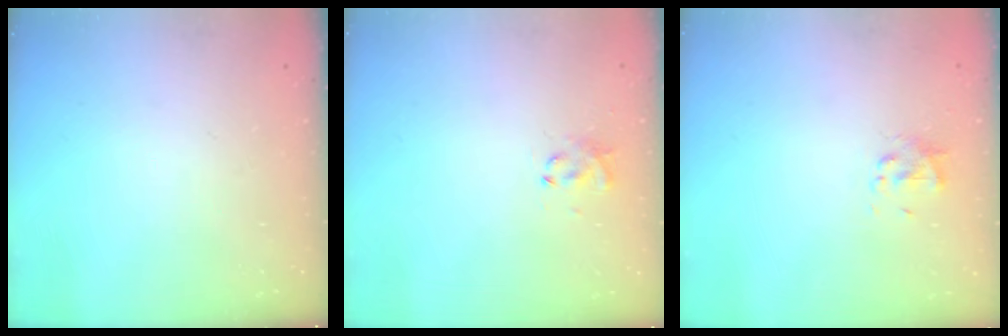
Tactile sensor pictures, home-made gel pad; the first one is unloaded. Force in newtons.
{"total": 2.8, "press": 2.6, "slide": 1.0}
{"total": 2.8, "press": 2.7, "slide": 0.7}